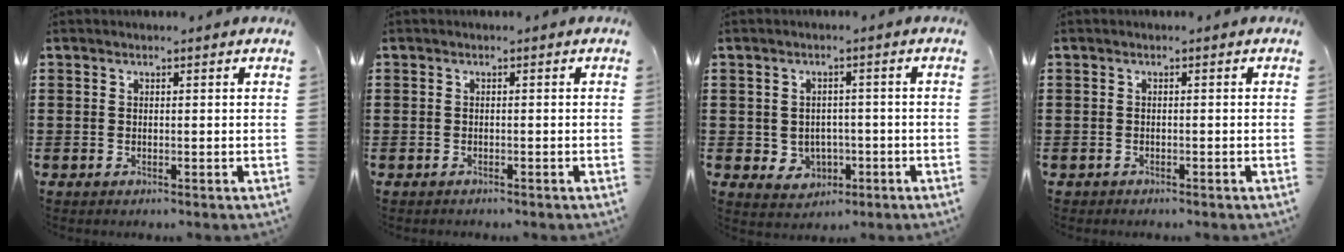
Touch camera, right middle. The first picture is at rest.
{"total": 0.7, "force": [-0.6, 0.3, -0.1], "torque": [0.001, 0.003, -0.014]}
{"total": 2.8, "force": [-0.4, 2.6, 0.7], "torque": [-0.027, 0.005, -0.013]}
{"total": 0.6, "force": [-0.6, 0.2, -0.1], "torque": [0.001, 0.002, -0.012]}